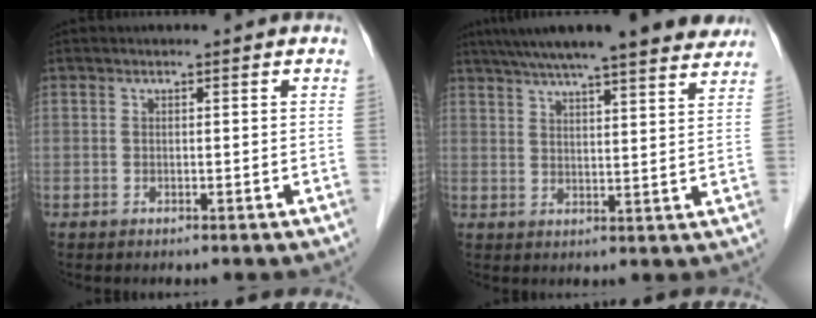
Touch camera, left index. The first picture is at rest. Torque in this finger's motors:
{"motor_torque": [0.38, -0.58, 0.75, 0.21]}